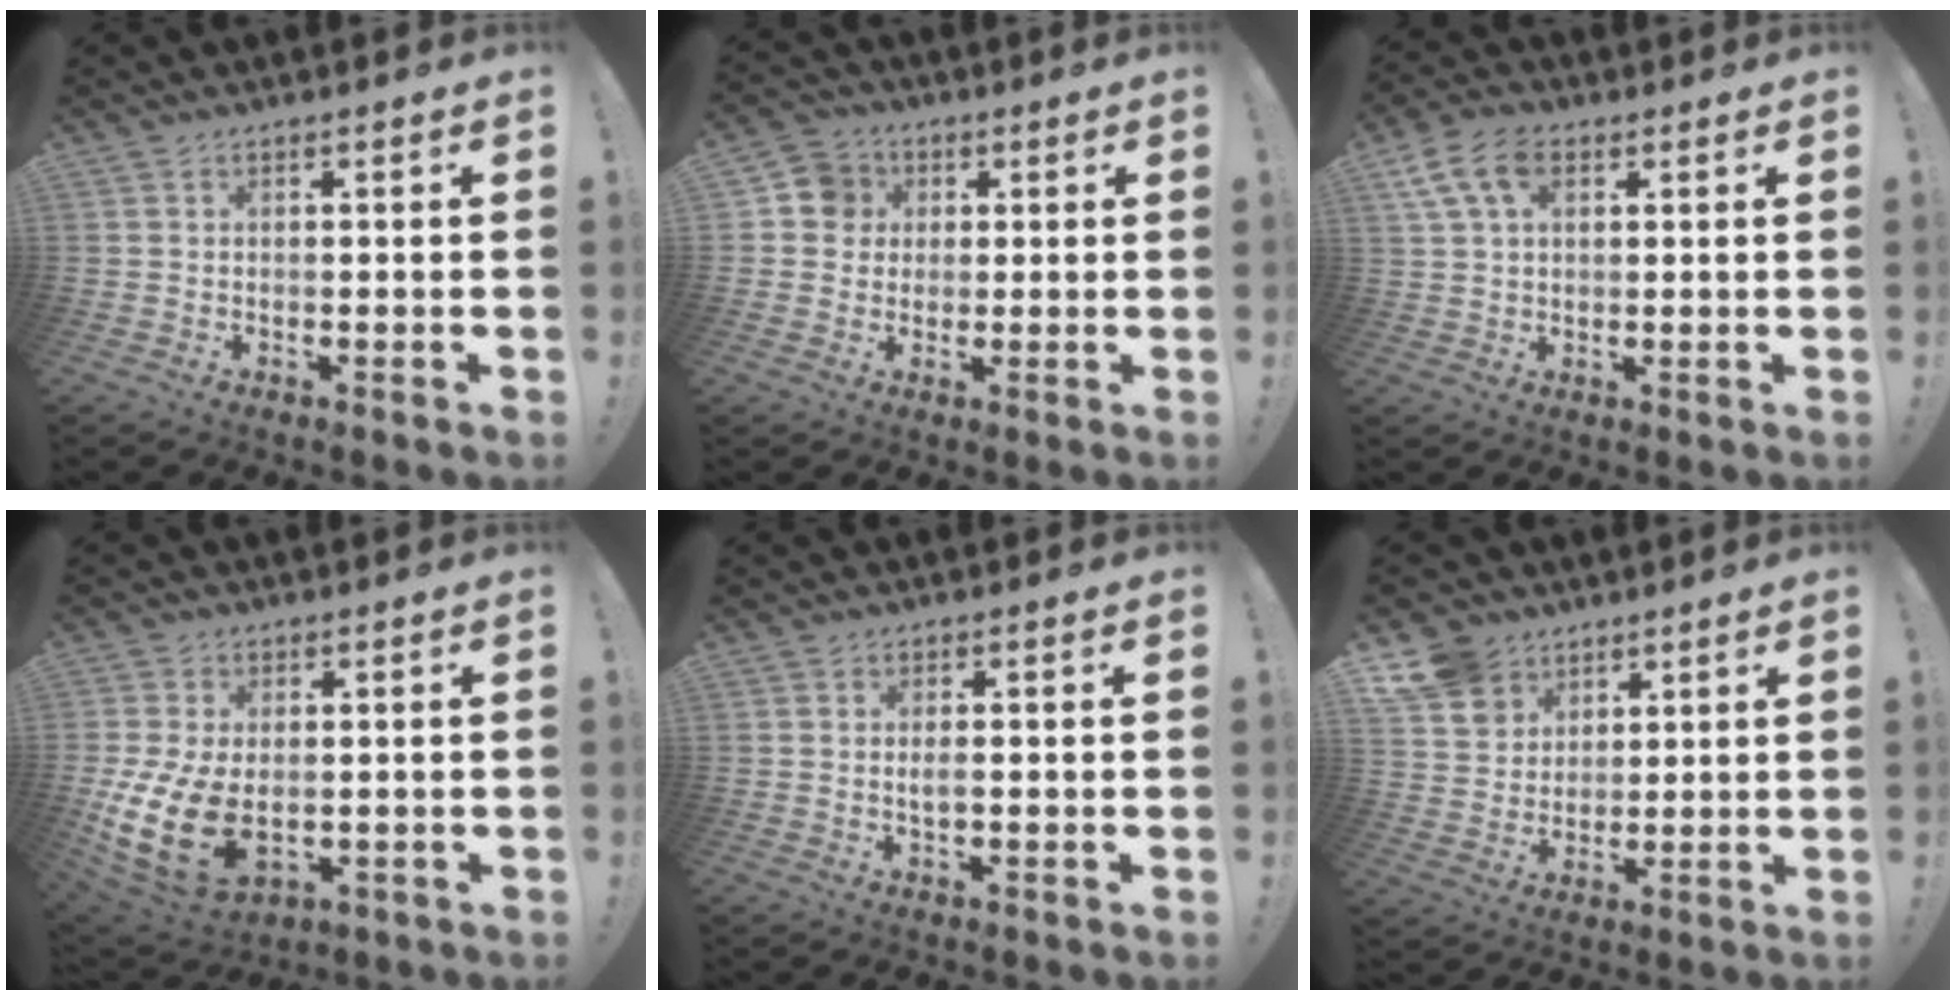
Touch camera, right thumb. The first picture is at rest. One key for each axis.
{"total": 7.3, "fx": 1.3, "fy": 7.0, "fz": 1.8, "tx": -0.021, "ty": 0.003, "tz": 0.027}
{"total": 10.1, "fx": 4.1, "fy": 6.3, "fz": 6.8, "tx": -0.118, "ty": 0.000, "tz": 0.077}
{"total": 14.4, "fx": -1.5, "fy": 9.3, "fz": 10.9, "tx": -0.211, "ty": -0.009, "tz": -0.022}
{"total": 1.8, "fx": -0.4, "fy": 0.6, "fz": 1.7, "tx": -0.025, "ty": -0.002, "tz": -0.008}
{"total": 10.4, "fx": 6.5, "fy": 7.6, "fz": 2.7, "tx": -0.052, "ty": -0.040, "tz": 0.131}